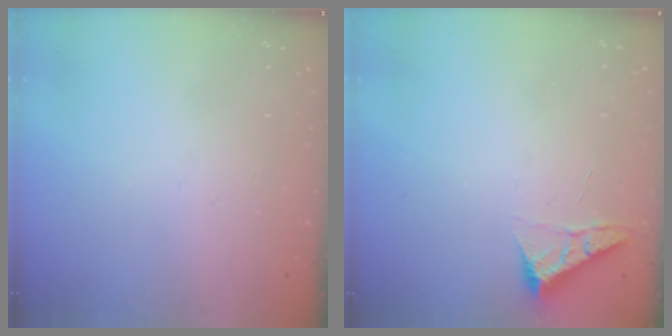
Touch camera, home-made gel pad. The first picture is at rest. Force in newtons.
{"total": 4.0, "press": 4.0, "slide": 0.5}